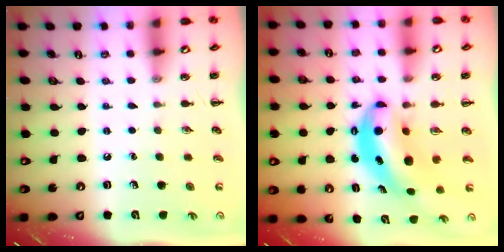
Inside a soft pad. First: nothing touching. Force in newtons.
{"total": 8.2, "press": 8.1, "slide": 1.7}